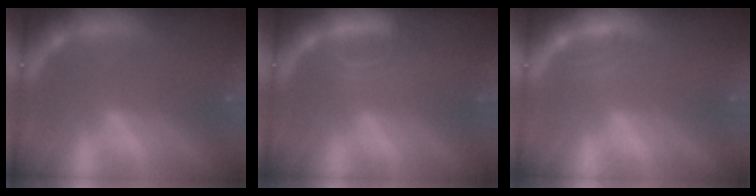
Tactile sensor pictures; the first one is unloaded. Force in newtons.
{"total": 2.9}
{"total": 1.5}